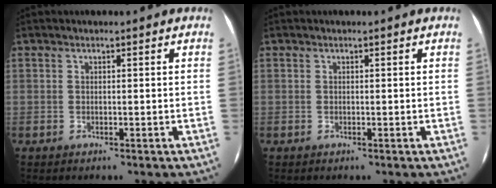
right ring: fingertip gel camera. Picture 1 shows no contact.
{"total": 0.0}